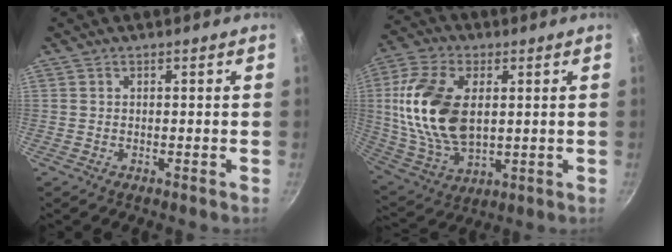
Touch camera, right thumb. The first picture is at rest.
{"total": 18.9, "force": [2.8, 11.3, 14.9], "torque": [-0.281, -0.006, 0.060]}